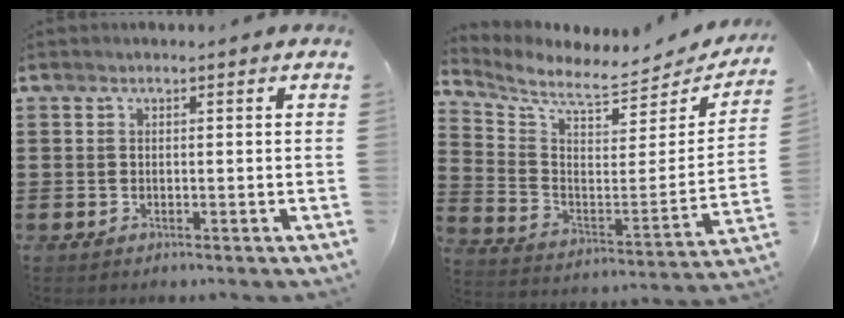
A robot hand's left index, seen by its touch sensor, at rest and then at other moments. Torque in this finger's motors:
{"motor_torque": [1.52, -0.62, 0.08, 0.03]}